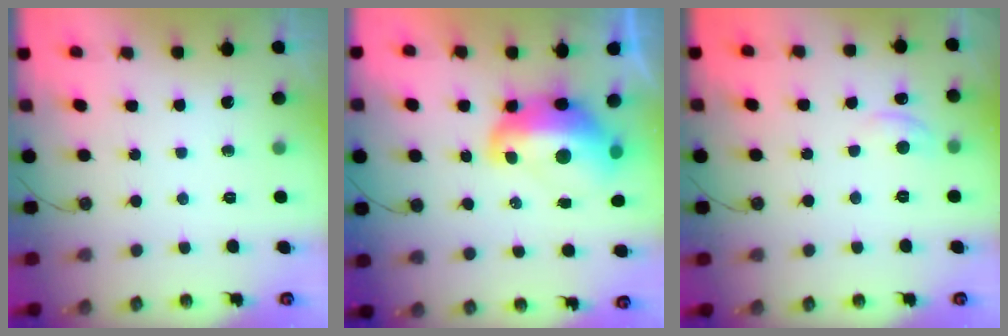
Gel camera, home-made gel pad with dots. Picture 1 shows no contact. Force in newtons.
{"total": 6.8, "press": 6.7, "slide": 1.3}
{"total": 1.3, "press": 1.1, "slide": 0.7}